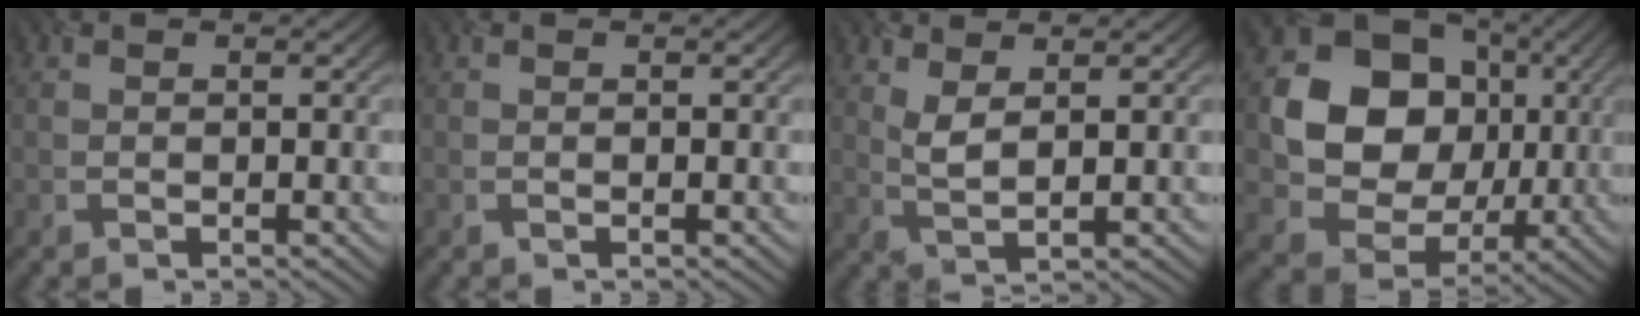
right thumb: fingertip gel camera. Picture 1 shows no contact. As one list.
[{"total": 0.0}, {"total": 3.1, "force": [1.7, 0.8, 2.5], "torque": [-0.065, -0.005, 0.038]}, {"total": 13.8, "force": [2.0, 11.9, 6.8], "torque": [-0.141, -0.007, 0.034]}]